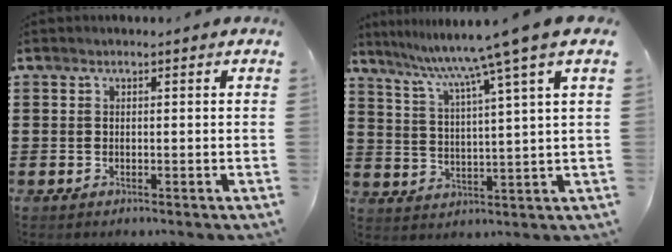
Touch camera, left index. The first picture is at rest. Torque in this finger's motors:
{"motor_torque": [0.71, -0.66, 0.98, 0.21]}